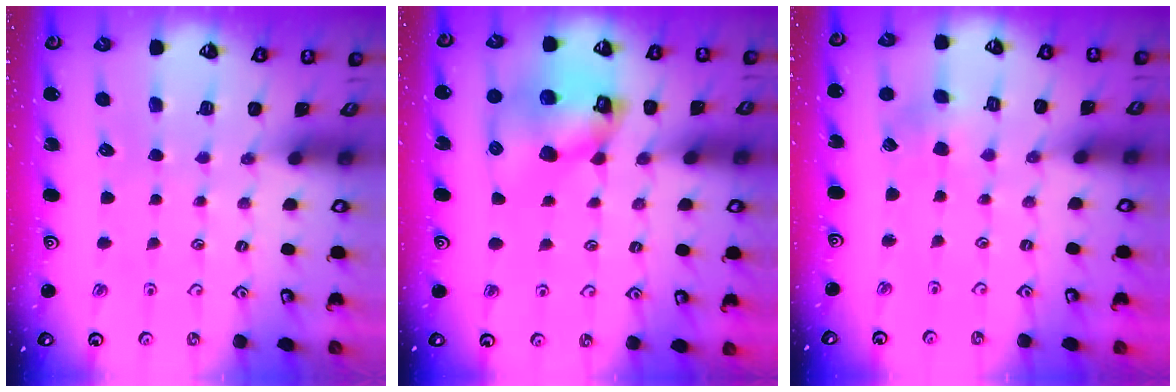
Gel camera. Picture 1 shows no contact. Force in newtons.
{"total": 13.3, "press": 13.2, "slide": 1.6}
{"total": 1.5, "press": 1.5, "slide": 0.2}